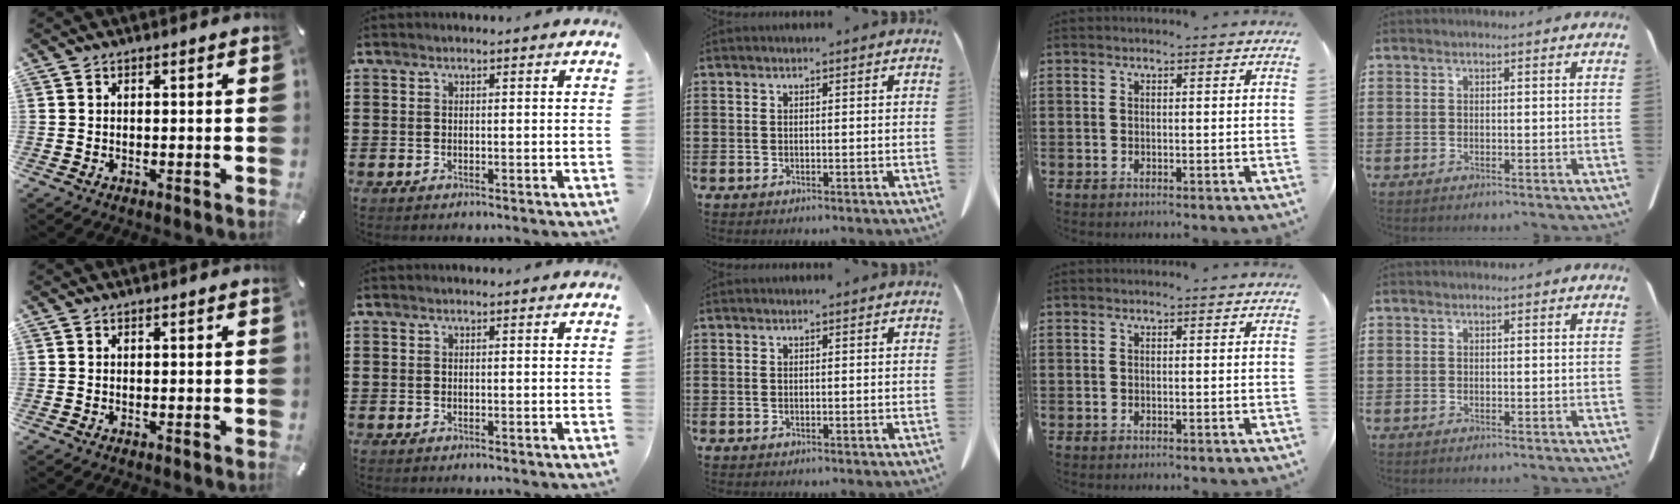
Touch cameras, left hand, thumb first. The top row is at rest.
{}